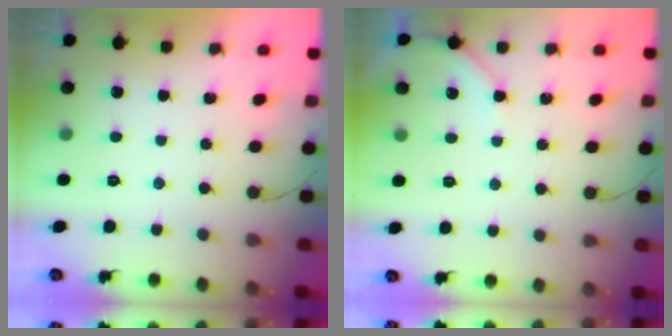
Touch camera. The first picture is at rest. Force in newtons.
{"total": 3.6, "press": 3.5, "slide": 0.6}